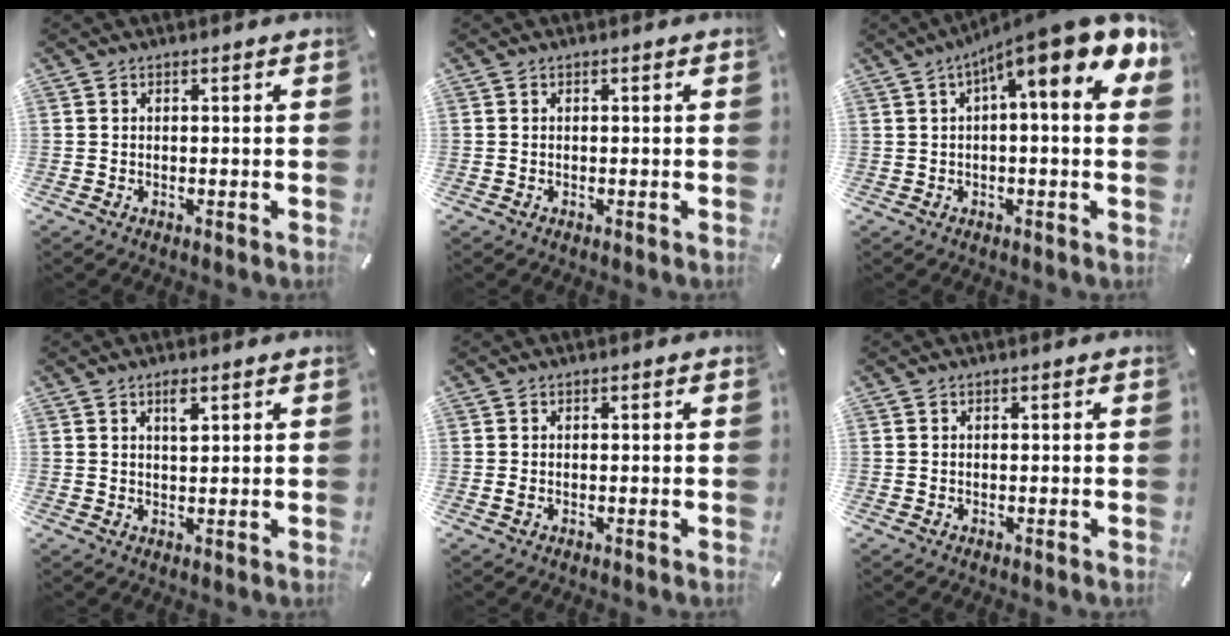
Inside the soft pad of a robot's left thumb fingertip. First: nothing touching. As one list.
[{"total": 0.0}, {"total": 13.5, "force": [6.5, 2.5, 11.5], "torque": [-0.166, -0.052, 0.101]}, {"total": 4.4, "force": [2.1, 1.9, 3.3], "torque": [-0.048, -0.005, 0.031]}, {"total": 0.7, "force": [-0.1, 0.4, 0.5], "torque": [-0.010, 0.000, -0.002]}, {"total": 0.0}]